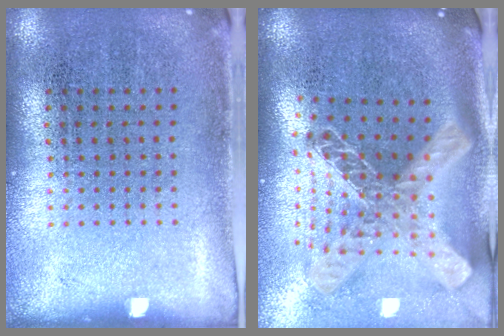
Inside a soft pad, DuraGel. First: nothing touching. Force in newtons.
{"total": 2.9, "press": 2.1, "slide": 2.0}